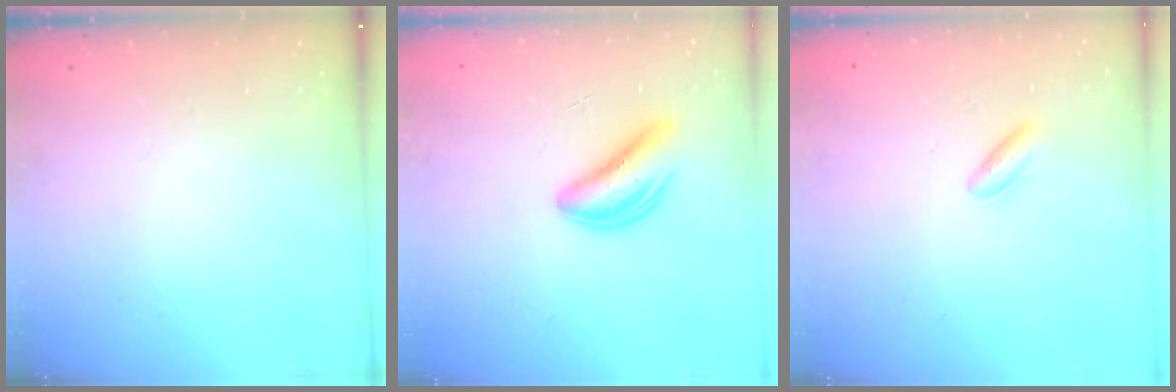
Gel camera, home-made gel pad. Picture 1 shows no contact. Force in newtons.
{"total": 5.7, "press": 5.7, "slide": 0.7}
{"total": 2.5, "press": 2.2, "slide": 1.2}